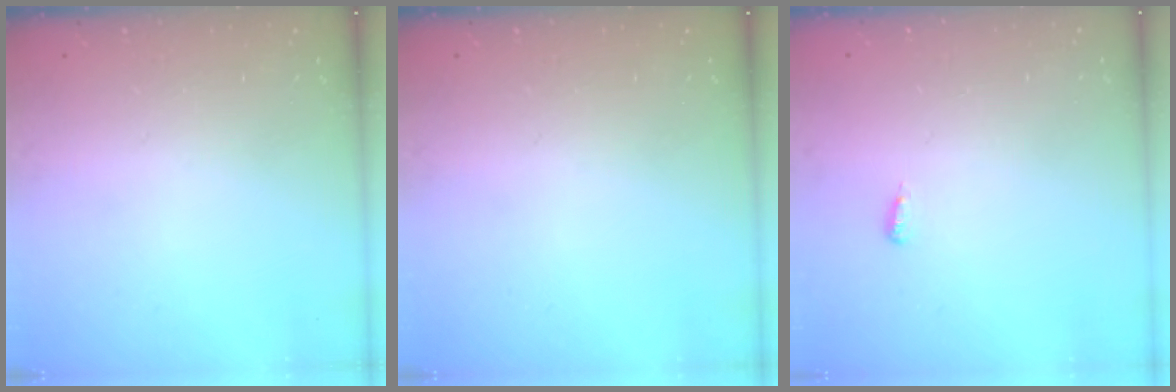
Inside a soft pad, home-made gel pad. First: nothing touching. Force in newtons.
{"total": 0.0}
{"total": 3.6, "press": 2.7, "slide": 2.5}